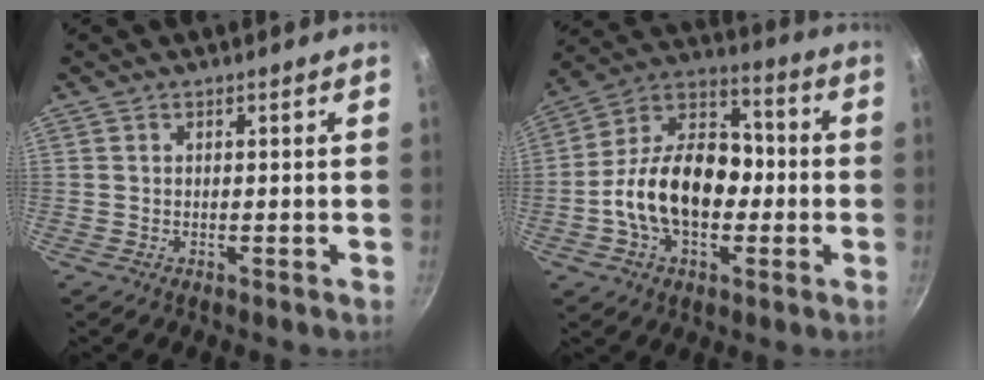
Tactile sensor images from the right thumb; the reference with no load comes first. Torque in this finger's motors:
{"motor_torque": [2.36, 2.28, 1.46, -0.75, 0.16]}